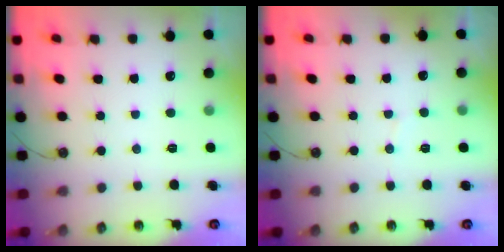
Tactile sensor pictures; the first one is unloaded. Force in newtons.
{"total": 2.8, "press": 2.8, "slide": 0.2}